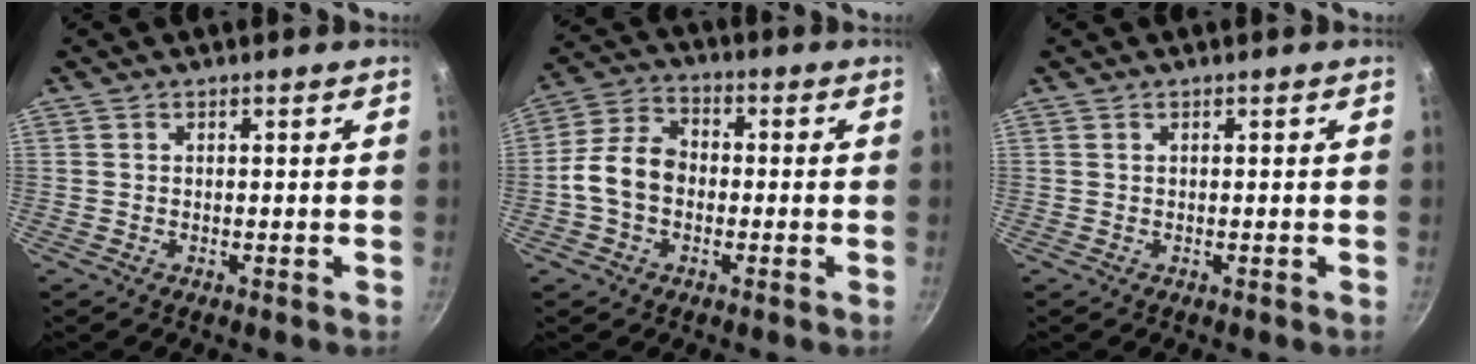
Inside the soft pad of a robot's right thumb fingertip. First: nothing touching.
{"total": 9.2, "force": [-1.4, 6.8, 6.1], "torque": [-0.097, 0.030, -0.044]}
{"total": 0.0}